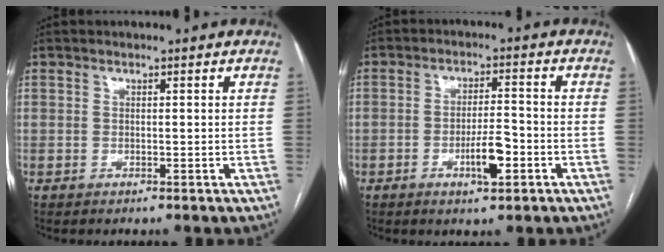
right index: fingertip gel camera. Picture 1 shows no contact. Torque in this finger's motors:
{"motor_torque": [0.55, 0.06, 0.51, 0.08]}